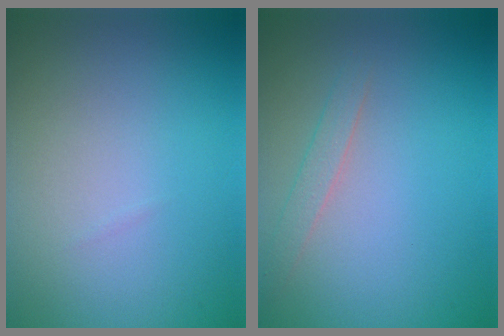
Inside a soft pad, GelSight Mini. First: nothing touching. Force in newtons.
{"total": 1.3, "press": 1.3, "slide": 0.1}